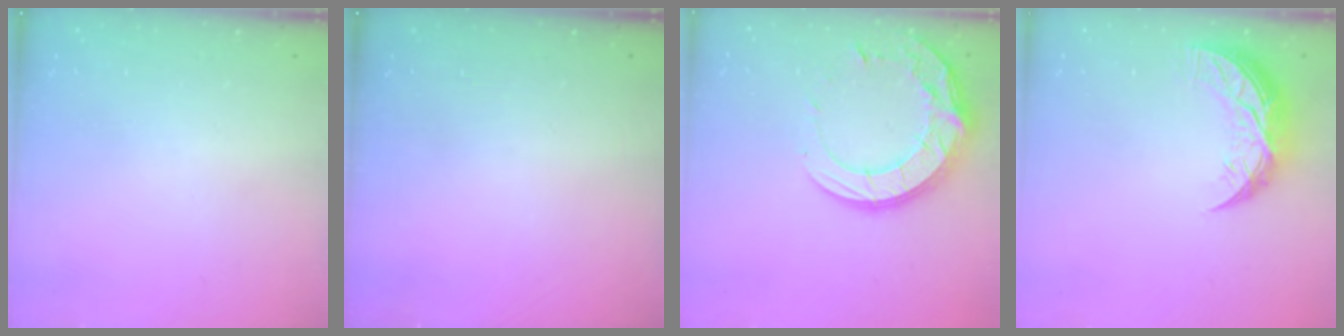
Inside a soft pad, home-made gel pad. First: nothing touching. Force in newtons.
{"total": 0.0}
{"total": 17.1, "press": 17.1, "slide": 0.6}
{"total": 9.3, "press": 9.3, "slide": 0.8}